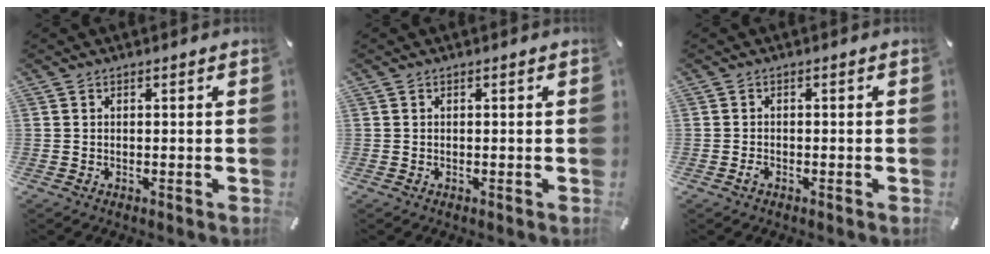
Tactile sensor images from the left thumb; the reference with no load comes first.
{"total": 0.0}
{"total": 1.1, "force": [-0.7, 0.6, 0.6], "torque": [-0.012, 0.001, -0.014]}